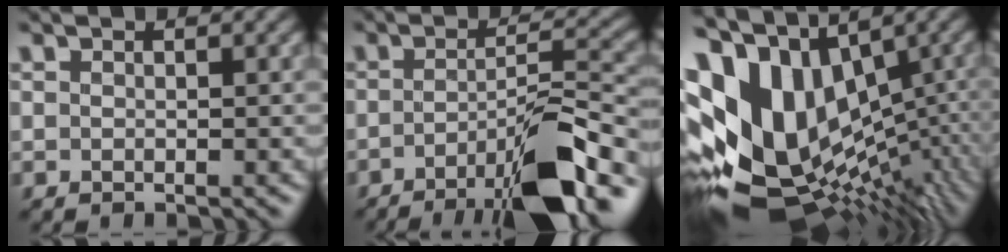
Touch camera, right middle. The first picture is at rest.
{"total": 9.4, "force": [-5.3, 1.7, 7.6], "torque": [-0.108, 0.016, -0.083]}
{"total": 15.5, "force": [2.1, 9.6, 12.0], "torque": [-0.240, 0.000, 0.071]}